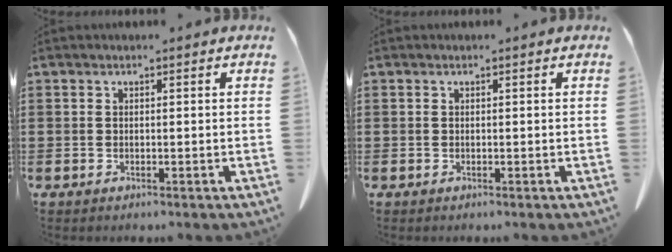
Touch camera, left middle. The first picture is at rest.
{"total": 0.0}